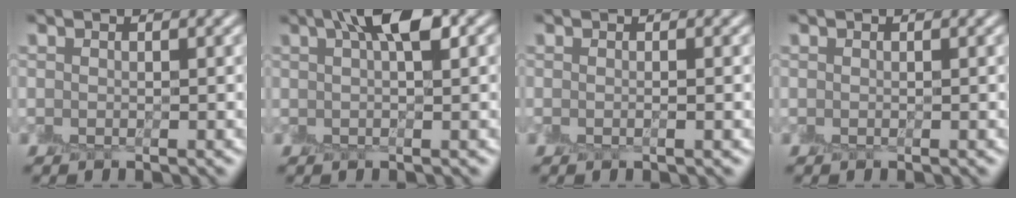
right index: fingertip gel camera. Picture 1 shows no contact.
{"total": 4.4, "force": [1.9, 1.0, 3.9], "torque": [-0.059, 0.009, 0.024]}
{"total": 0.7, "force": [-0.2, -0.1, 0.7], "torque": [-0.012, -0.002, -0.004]}
{"total": 0.0}